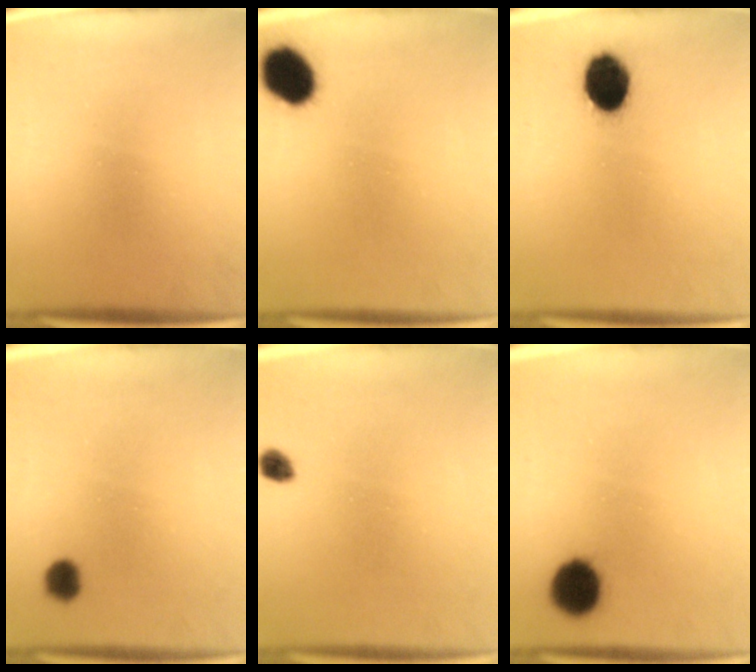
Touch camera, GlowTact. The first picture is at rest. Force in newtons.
{"total": 9.0}
{"total": 9.4}
{"total": 2.7}
{"total": 2.2}
{"total": 6.3}